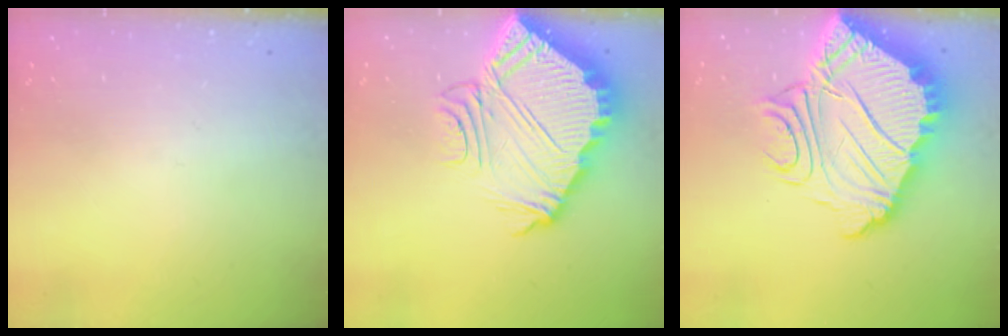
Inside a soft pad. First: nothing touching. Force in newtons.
{"total": 11.4, "press": 11.4, "slide": 0.9}
{"total": 18.5, "press": 18.5, "slide": 1.5}